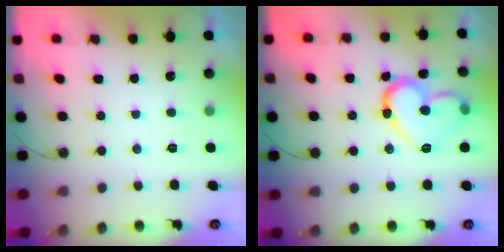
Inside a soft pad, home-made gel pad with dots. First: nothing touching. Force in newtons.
{"total": 14.6, "press": 14.6, "slide": 1.5}